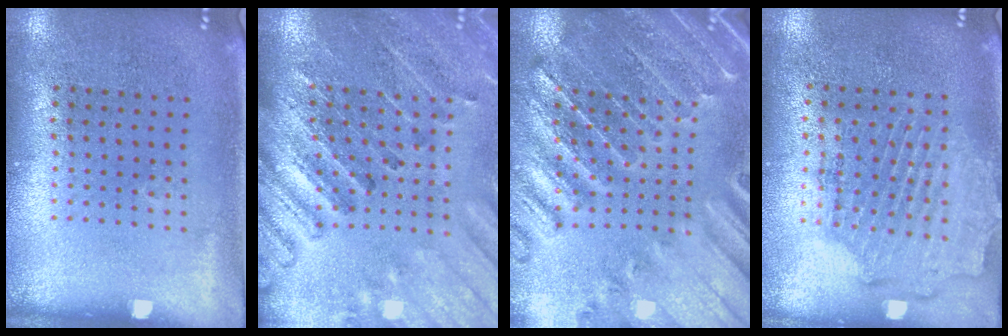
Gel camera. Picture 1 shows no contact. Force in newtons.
{"total": 2.7, "press": 2.6, "slide": 0.2}
{"total": 1.8, "press": 1.8, "slide": 0.3}
{"total": 1.8, "press": 1.6, "slide": 0.9}